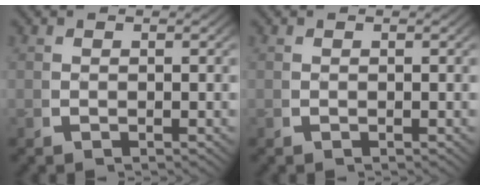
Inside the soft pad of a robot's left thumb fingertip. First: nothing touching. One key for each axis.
{"total": 0.0}